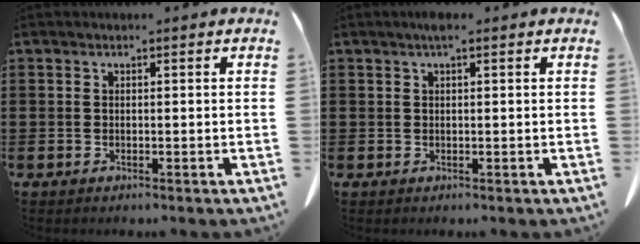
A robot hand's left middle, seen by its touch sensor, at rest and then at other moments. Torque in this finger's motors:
{"motor_torque": [0.01, 0.01, 0.02, 0.03]}